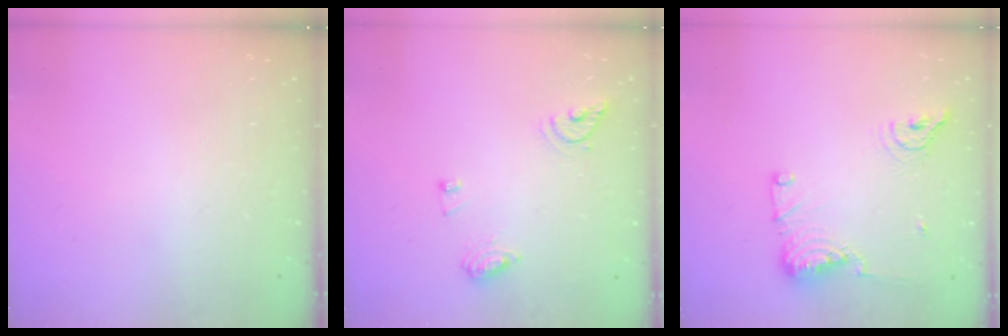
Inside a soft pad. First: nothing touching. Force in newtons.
{"total": 8.3, "press": 8.2, "slide": 0.9}
{"total": 11.6, "press": 11.5, "slide": 1.6}